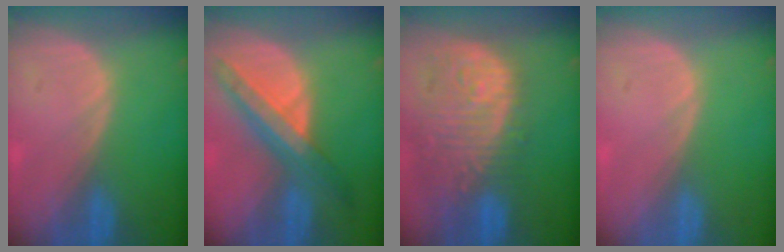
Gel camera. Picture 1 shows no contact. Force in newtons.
{"total": 8.6, "press": 7.5, "slide": 4.2}
{"total": 13.5, "press": 11.4, "slide": 7.3}
{"total": 0.0}